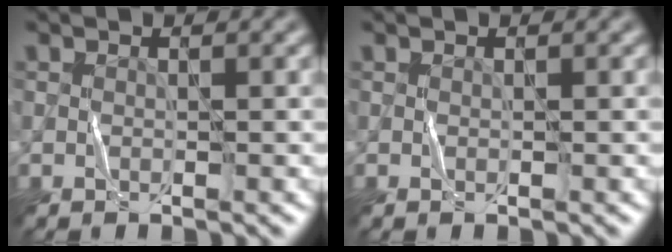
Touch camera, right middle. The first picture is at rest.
{"total": 0.0}